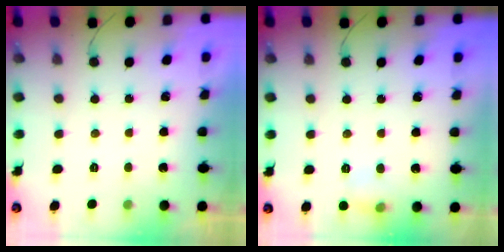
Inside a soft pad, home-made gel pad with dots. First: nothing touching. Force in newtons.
{"total": 7.0, "press": 6.8, "slide": 1.9}